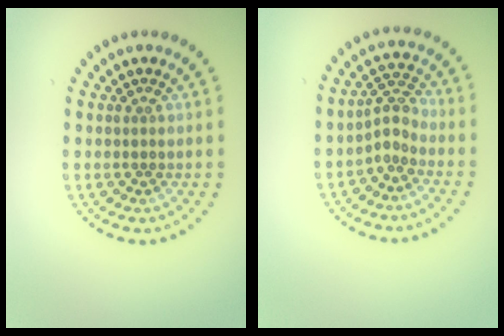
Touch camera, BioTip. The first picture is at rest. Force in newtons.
{"total": 2.1, "press": 1.4, "slide": 1.5}